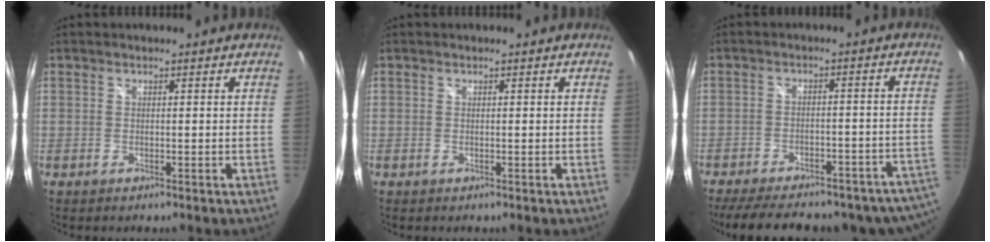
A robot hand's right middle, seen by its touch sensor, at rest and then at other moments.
{"total": 0.0}
{"total": 25.0, "force": [-20.8, 8.5, 10.9], "torque": [-0.180, -0.012, -0.251]}